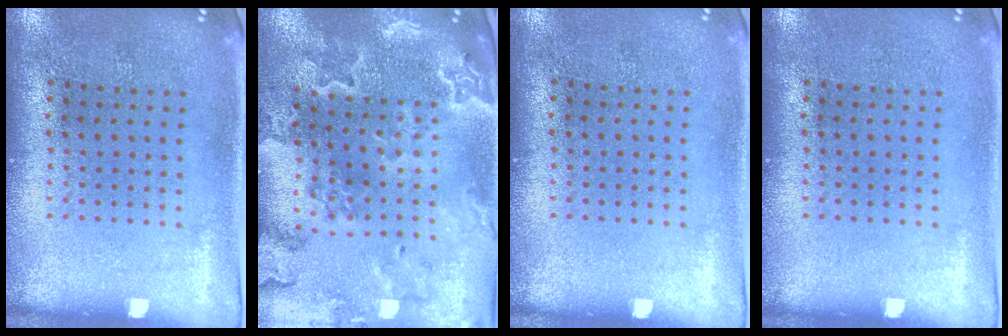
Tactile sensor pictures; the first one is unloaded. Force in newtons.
{"total": 2.4, "press": 2.3, "slide": 0.7}
{"total": 0.0}
{"total": 0.0}